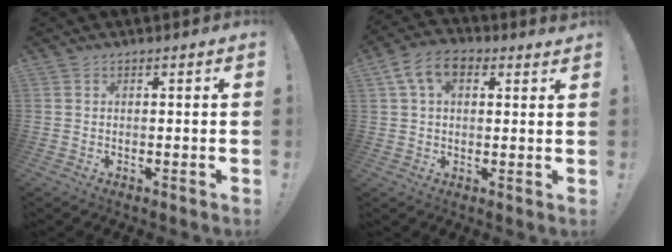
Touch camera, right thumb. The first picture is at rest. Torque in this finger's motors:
{"motor_torque": [0.12, 0.12, 0.06, 0.06, 0.00]}